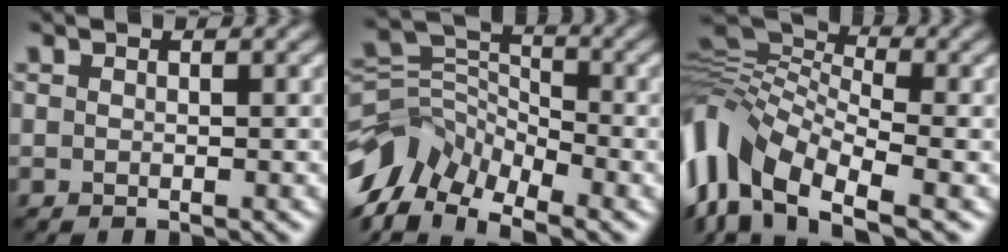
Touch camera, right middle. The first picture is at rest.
{"total": 8.1, "force": [-5.6, 4.4, 4.0], "torque": [-0.074, 0.000, -0.121]}
{"total": 11.7, "force": [-3.8, 6.1, 9.2], "torque": [-0.202, 0.013, -0.090]}